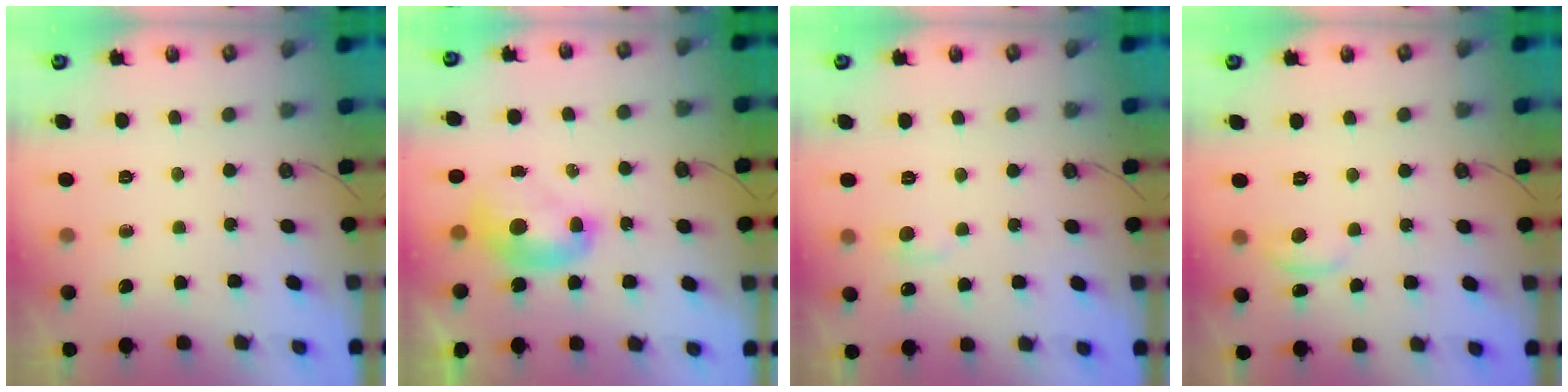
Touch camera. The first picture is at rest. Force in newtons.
{"total": 2.0, "press": 2.0, "slide": 0.2}
{"total": 1.4, "press": 1.2, "slide": 0.8}
{"total": 1.8, "press": 1.8, "slide": 0.4}